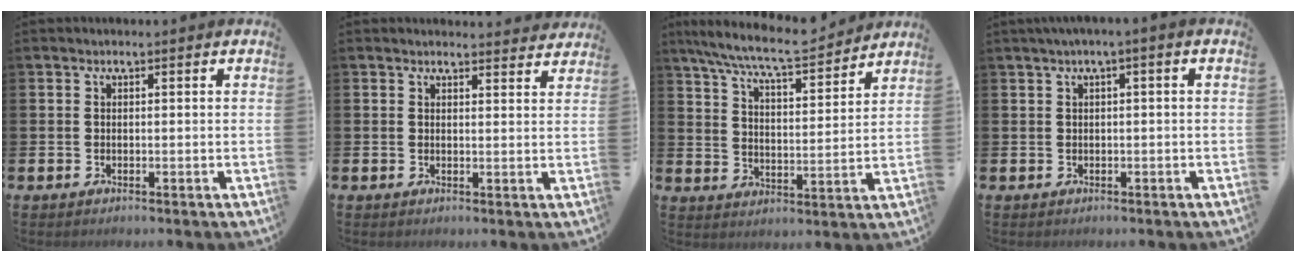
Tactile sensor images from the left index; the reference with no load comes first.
{"total": 2.2, "force": [2.2, 0.2, -0.1], "torque": [0.008, -0.015, 0.038]}
{"total": 8.7, "force": [8.0, 1.0, 3.2], "torque": [-0.090, -0.048, 0.141]}
{"total": 1.1, "force": [0.0, -0.1, 1.1], "torque": [-0.025, 0.001, 0.000]}